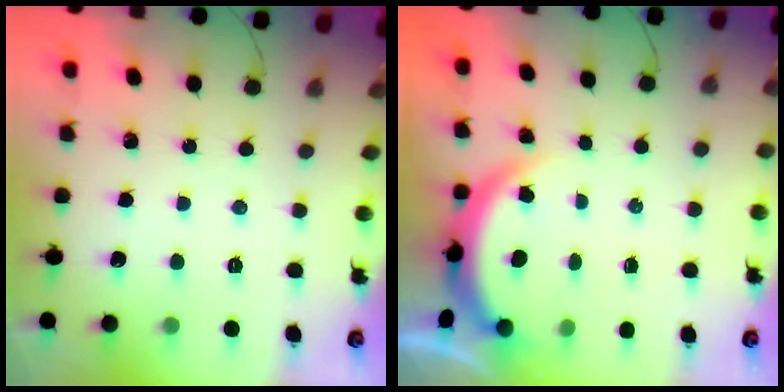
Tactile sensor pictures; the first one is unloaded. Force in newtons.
{"total": 4.3, "press": 4.3, "slide": 0.3}